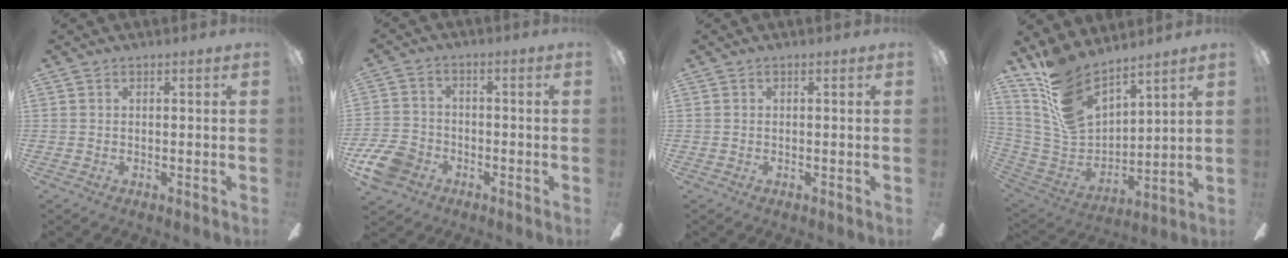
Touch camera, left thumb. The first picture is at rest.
{"total": 8.7, "force": [-4.6, 6.2, 3.9], "torque": [-0.093, 0.033, -0.086]}
{"total": 0.0}
{"total": 15.4, "force": [11.6, 6.7, 7.6], "torque": [-0.194, -0.075, 0.220]}